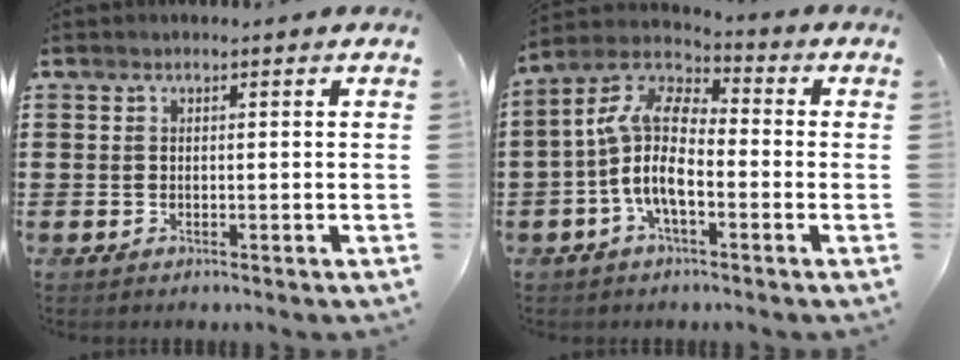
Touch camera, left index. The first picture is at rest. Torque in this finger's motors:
{"motor_torque": [2.14, 0.00, 1.05, 0.21]}